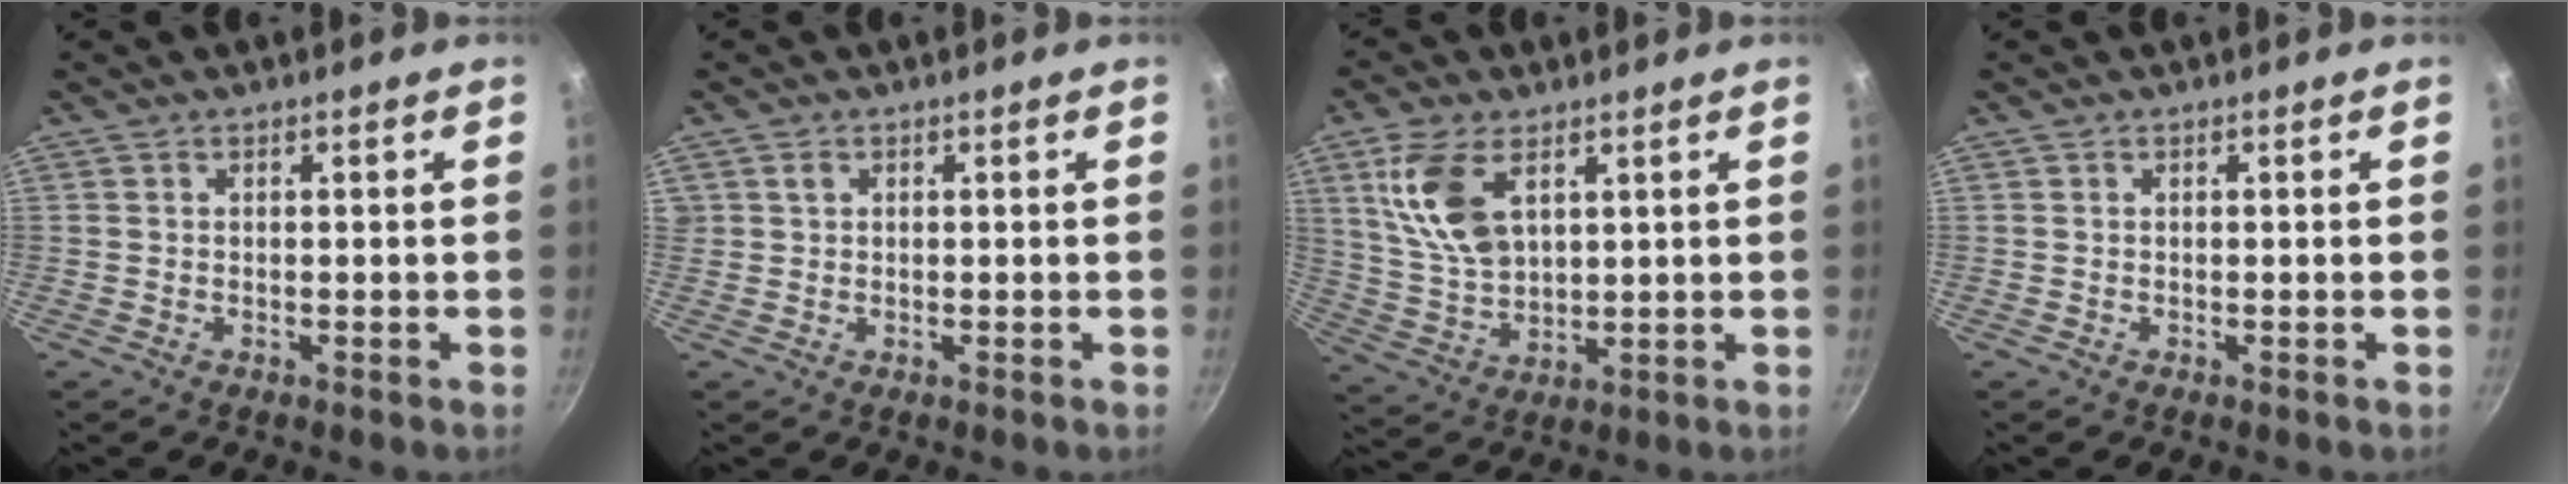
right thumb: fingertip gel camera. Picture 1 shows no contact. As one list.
[{"total": 1.2, "force": [0.6, 1.0, 0.5], "torque": [-0.003, 0.003, 0.010]}, {"total": 12.1, "force": [5.0, 6.6, 8.8], "torque": [-0.166, -0.021, 0.107]}, {"total": 0.0}]